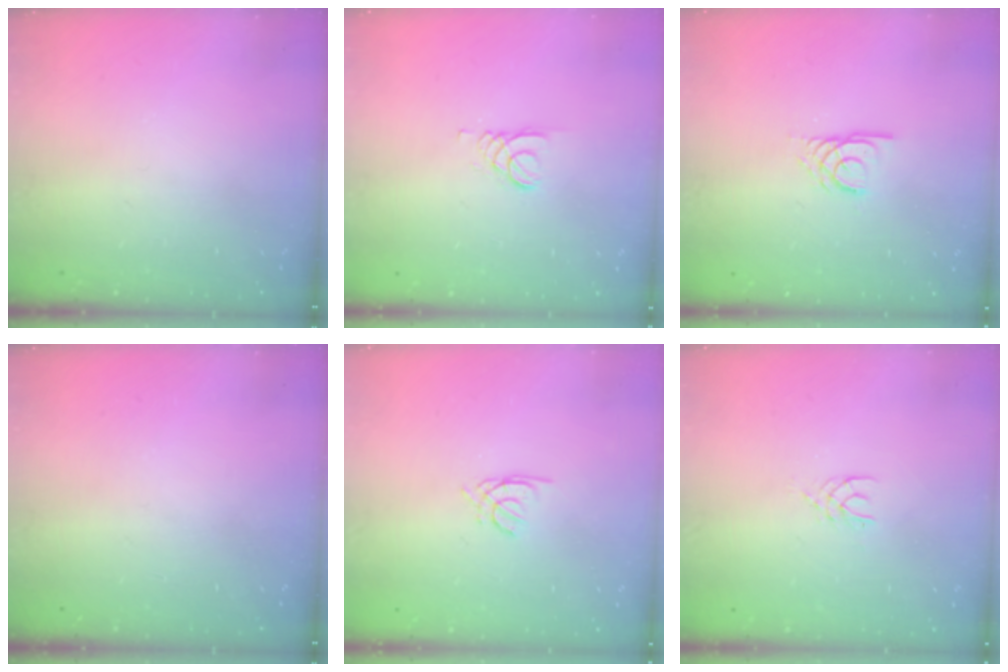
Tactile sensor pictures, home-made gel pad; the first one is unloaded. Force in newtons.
{"total": 0.7, "press": 0.7, "slide": 0.1}
{"total": 2.3, "press": 2.3, "slide": 0.1}
{"total": 0.0}
{"total": 1.3, "press": 1.2, "slide": 0.4}
{"total": 2.9, "press": 2.9, "slide": 0.4}